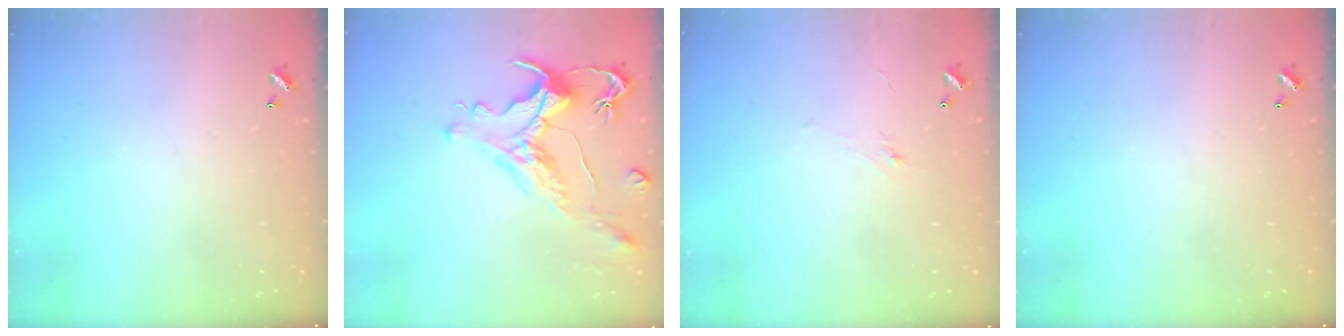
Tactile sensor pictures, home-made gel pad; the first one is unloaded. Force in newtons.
{"total": 1.3, "press": 0.1, "slide": 1.3}
{"total": 1.2, "press": 0.8, "slide": 0.8}
{"total": 0.0}